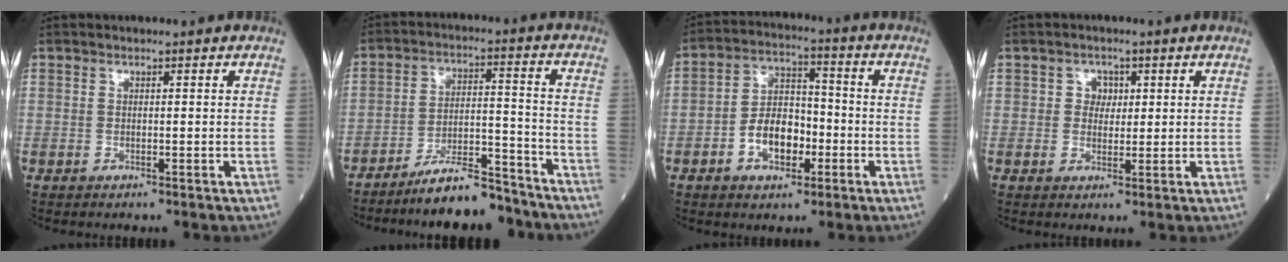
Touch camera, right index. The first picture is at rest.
{"total": 9.9, "force": [-8.8, 1.8, 4.1], "torque": [-0.064, 0.010, -0.152]}
{"total": 8.5, "force": [-3.0, 4.8, 6.4], "torque": [-0.122, 0.018, -0.054]}
{"total": 2.6, "force": [0.7, 2.1, 1.3], "torque": [-0.013, 0.002, 0.008]}